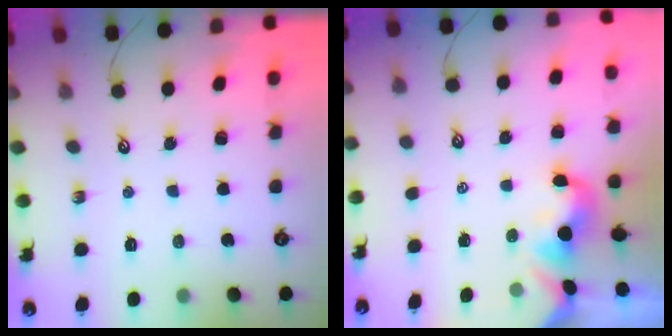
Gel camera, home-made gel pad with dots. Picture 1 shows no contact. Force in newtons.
{"total": 0.9, "press": 0.9, "slide": 0.3}